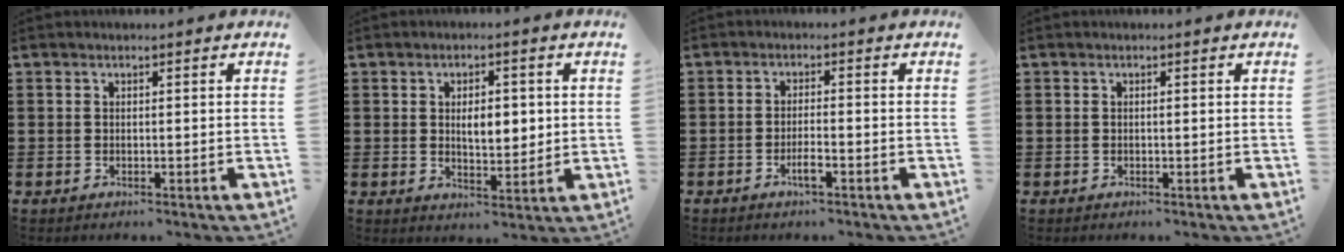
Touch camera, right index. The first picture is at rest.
{"total": 4.8, "force": [0.5, 2.3, 4.1], "torque": [-0.061, -0.001, 0.001]}
{"total": 2.6, "force": [-1.5, 0.3, 2.1], "torque": [-0.043, -0.003, -0.029]}
{"total": 0.0}